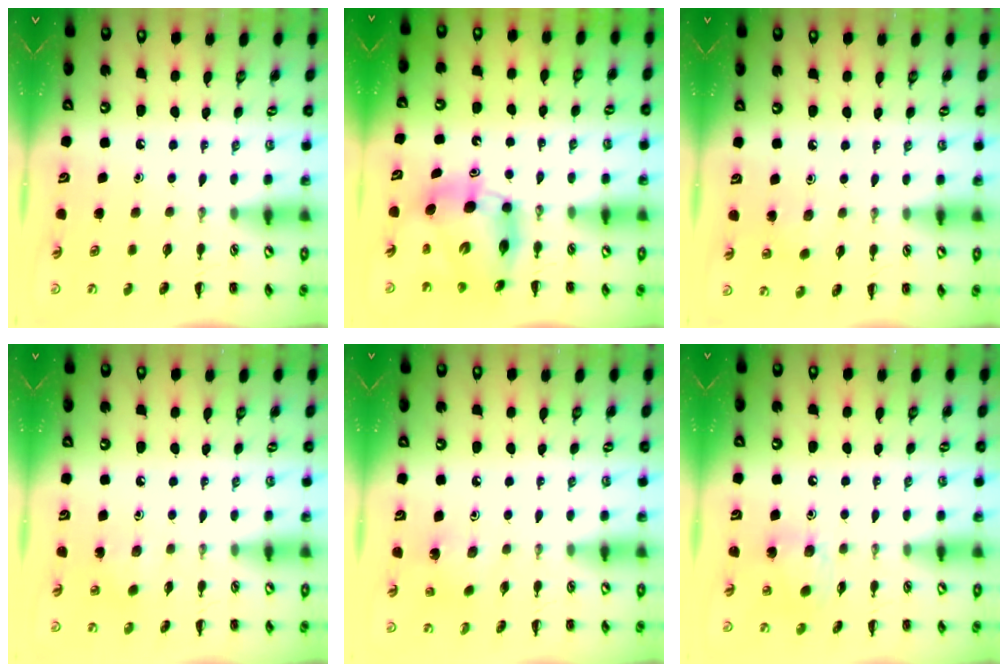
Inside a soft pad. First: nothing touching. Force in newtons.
{"total": 9.9, "press": 9.5, "slide": 2.8}
{"total": 2.6, "press": 2.5, "slide": 0.9}
{"total": 2.6, "press": 2.5, "slide": 0.7}
{"total": 1.5, "press": 1.3, "slide": 0.6}
{"total": 8.5, "press": 8.5, "slide": 0.8}